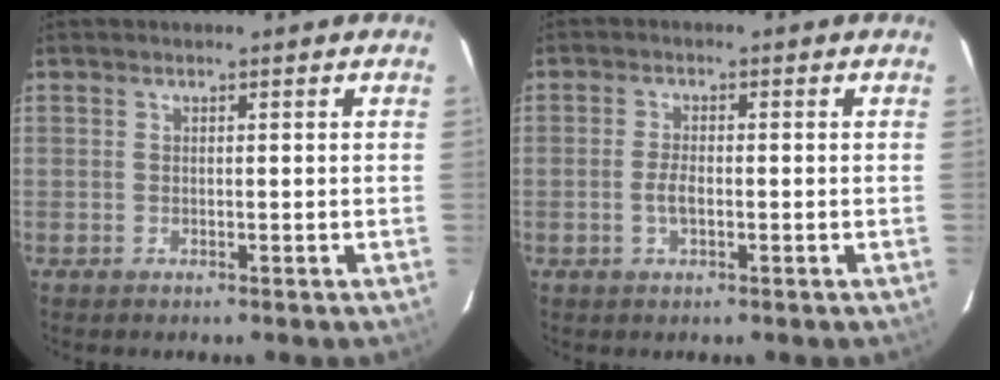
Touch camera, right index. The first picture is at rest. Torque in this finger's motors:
{"motor_torque": [0.57, -0.13, 0.30, 0.07]}